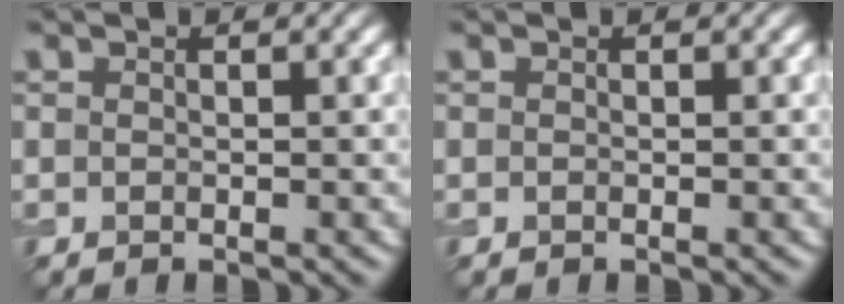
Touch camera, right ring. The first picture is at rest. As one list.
[{"total": 0.0}]